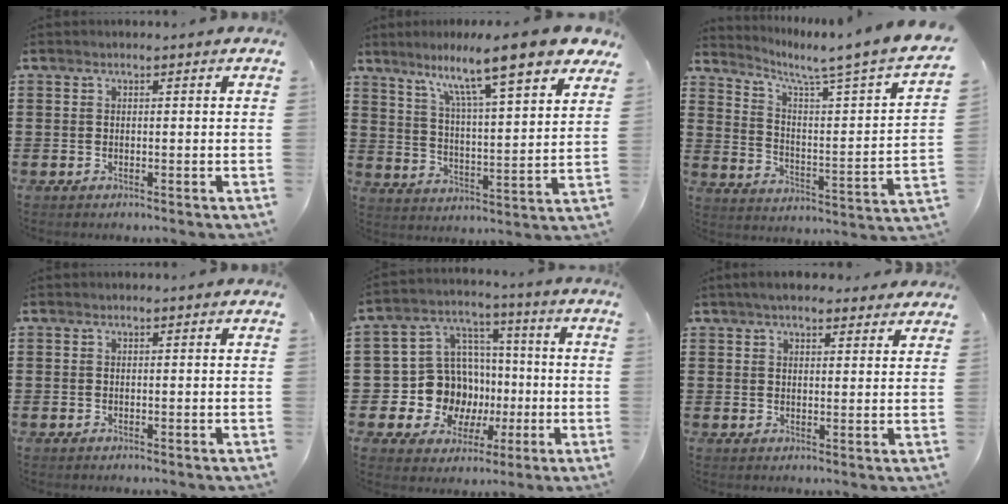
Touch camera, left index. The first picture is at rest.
{"total": 11.8, "force": [9.0, 0.7, 7.6], "torque": [-0.152, -0.054, 0.139]}
{"total": 4.8, "force": [3.6, -0.6, 3.1], "torque": [-0.078, -0.043, 0.047]}
{"total": 0.0}
{"total": 11.3, "force": [-1.1, 10.7, 3.3], "torque": [-0.115, -0.002, -0.007]}
{"total": 4.4, "force": [3.7, 1.2, 1.9], "torque": [-0.046, 0.001, 0.070]}